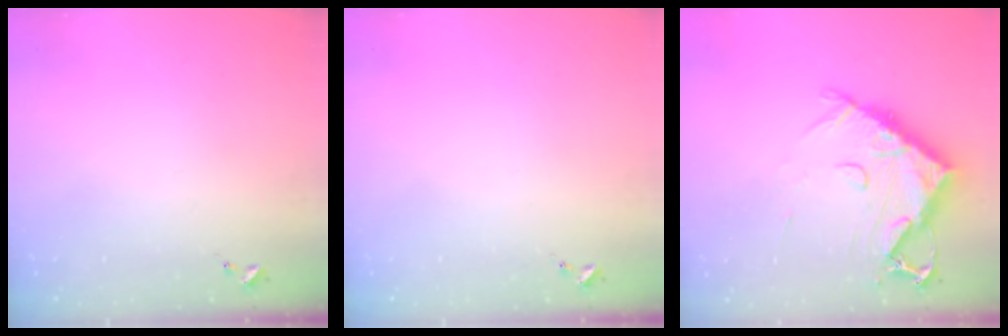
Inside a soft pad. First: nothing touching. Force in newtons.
{"total": 0.0}
{"total": 13.0, "press": 12.9, "slide": 1.5}